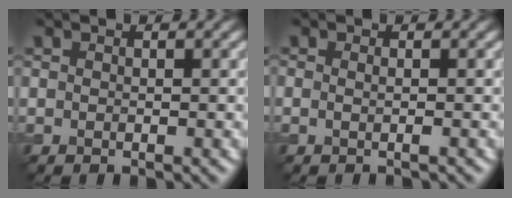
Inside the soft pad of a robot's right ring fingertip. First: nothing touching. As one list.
[{"total": 1.3, "force": [0.2, 0.6, 1.1], "torque": [-0.007, -0.001, -0.011]}]